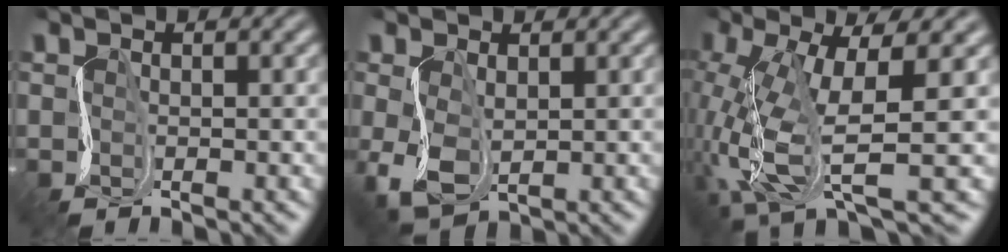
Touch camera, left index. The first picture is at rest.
{"total": 2.5, "force": [-0.8, 1.7, 1.7], "torque": [-0.067, -0.006, -0.002]}
{"total": 9.5, "force": [-1.8, 2.7, 9.0], "torque": [-0.206, -0.011, -0.019]}